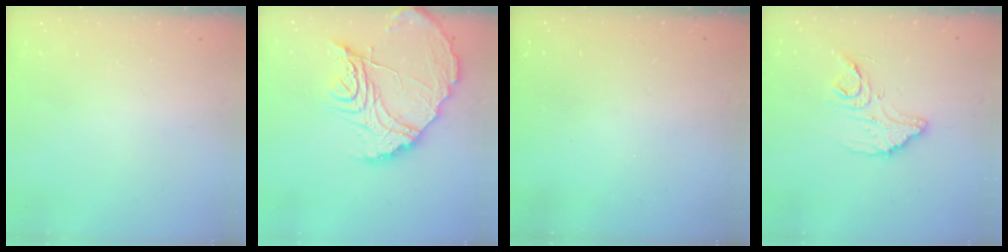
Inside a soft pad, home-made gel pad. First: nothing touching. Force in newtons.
{"total": 18.4, "press": 18.3, "slide": 1.6}
{"total": 3.1, "press": 3.1, "slide": 0.1}
{"total": 13.1, "press": 13.1, "slide": 0.8}